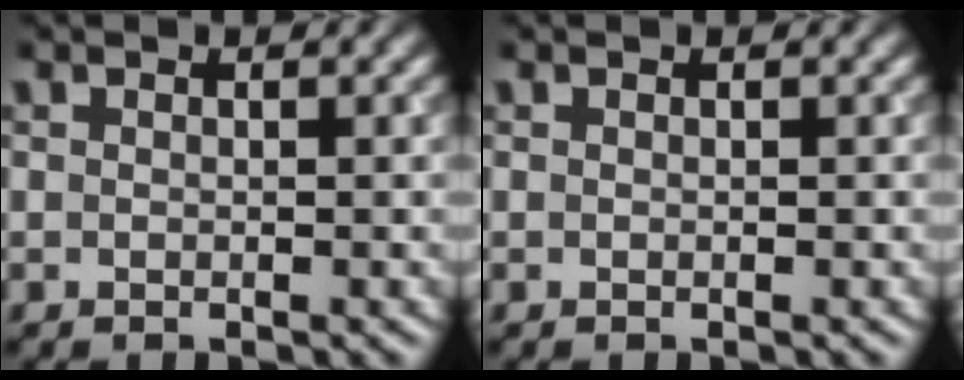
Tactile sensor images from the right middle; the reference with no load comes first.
{"total": 0.0}